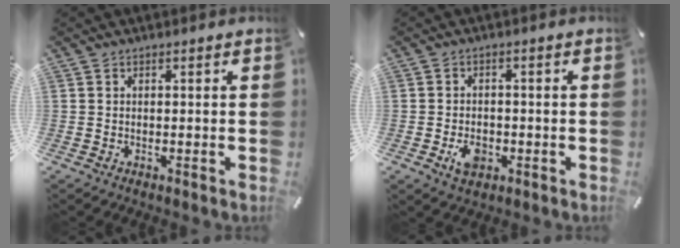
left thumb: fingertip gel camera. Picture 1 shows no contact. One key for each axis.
{"total": 4.9, "fx": -1.7, "fy": 3.5, "fz": 2.9, "tx": -0.053, "ty": 0.002, "tz": -0.030}